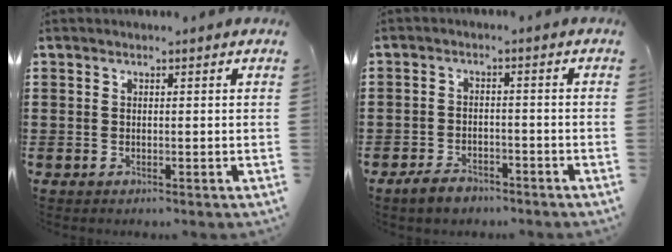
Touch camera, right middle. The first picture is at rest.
{"total": 3.1, "force": [-2.7, 1.2, 1.0], "torque": [-0.026, 0.006, -0.055]}